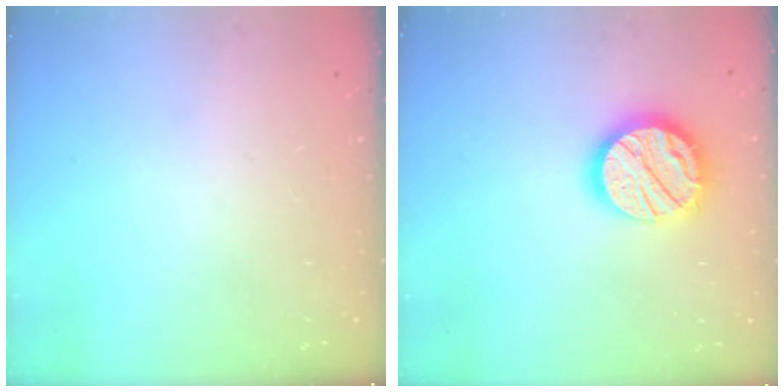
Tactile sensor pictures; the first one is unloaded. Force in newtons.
{"total": 17.2, "press": 17.1, "slide": 1.5}